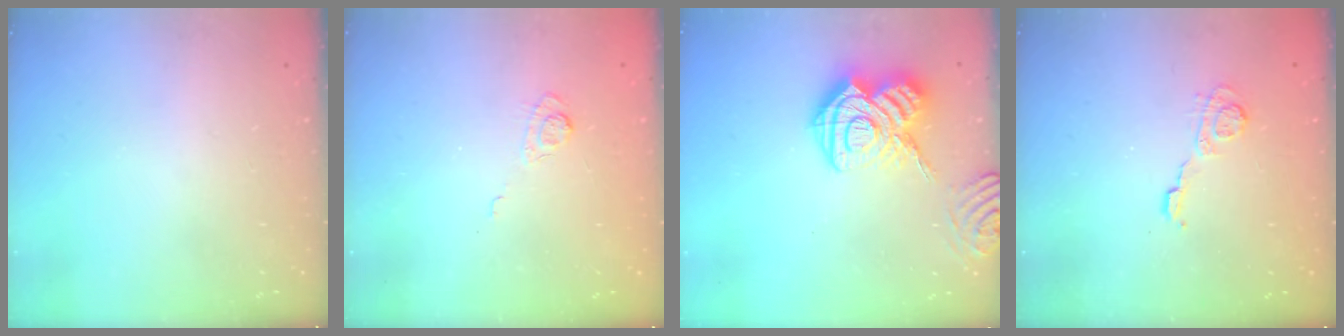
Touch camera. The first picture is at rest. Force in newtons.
{"total": 3.2, "press": 2.8, "slide": 1.5}
{"total": 18.1, "press": 18.1, "slide": 1.7}
{"total": 4.9, "press": 4.9, "slide": 0.3}